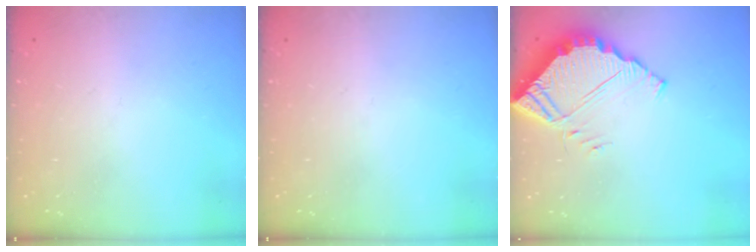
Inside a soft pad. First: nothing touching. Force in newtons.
{"total": 0.0}
{"total": 6.1, "press": 6.1, "slide": 0.4}